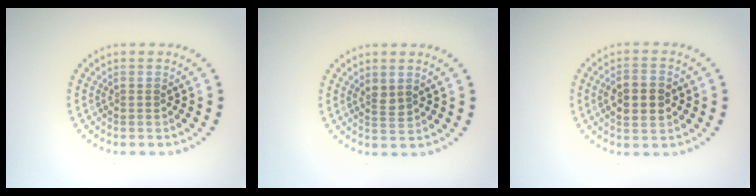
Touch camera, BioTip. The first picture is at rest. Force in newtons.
{"total": 1.4, "press": 1.4, "slide": 0.5}
{"total": 4.1, "press": 4.1, "slide": 0.2}